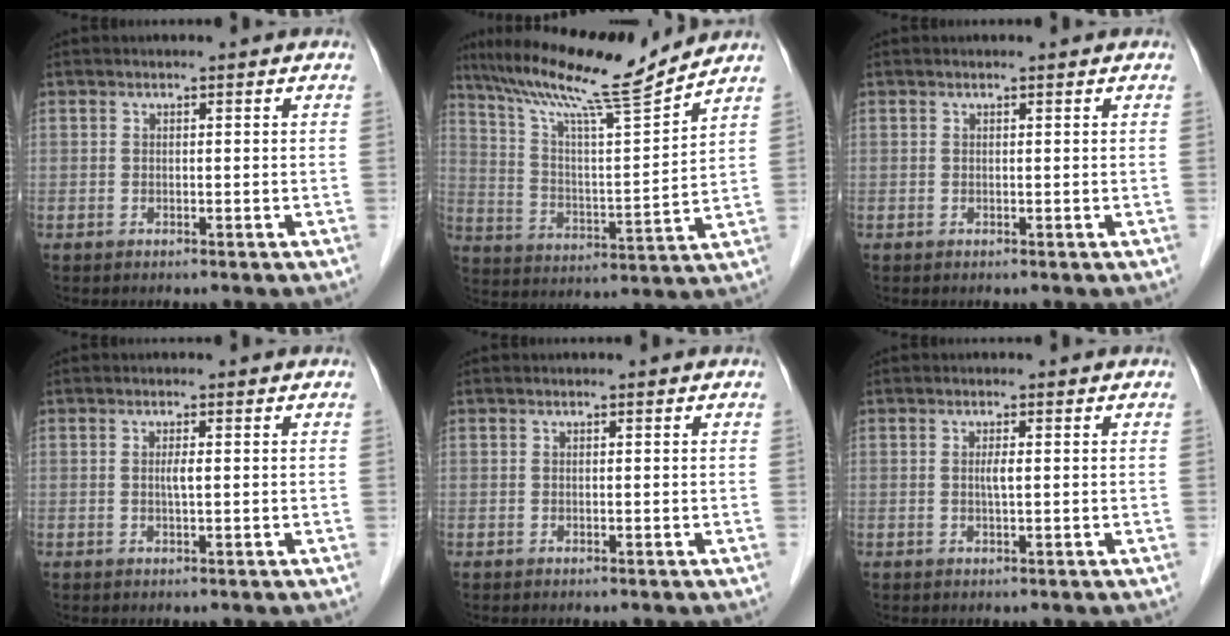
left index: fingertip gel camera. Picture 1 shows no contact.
{"total": 16.0, "force": [13.8, -1.0, 7.9], "torque": [-0.143, -0.001, 0.231]}
{"total": 0.0}
{"total": 1.2, "force": [0.1, 0.0, 1.2], "torque": [-0.026, -0.001, 0.001]}
{"total": 0.0}
{"total": 1.3, "force": [0.1, 0.0, 1.3], "torque": [-0.028, -0.001, 0.002]}